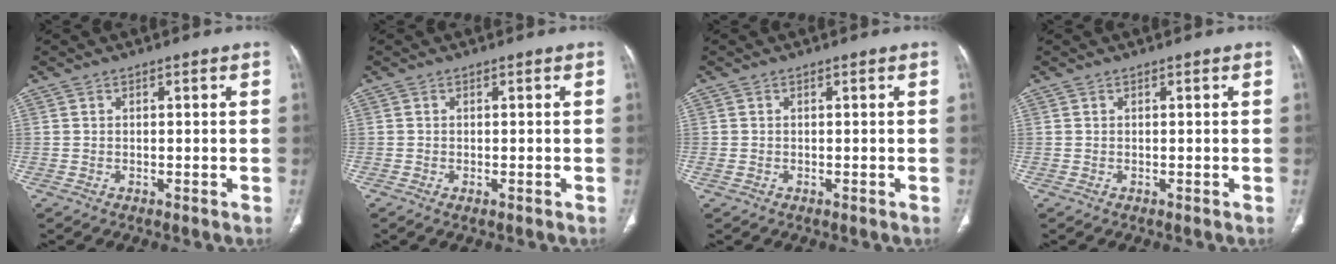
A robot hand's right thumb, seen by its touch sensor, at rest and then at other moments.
{"total": 1.0, "force": [-0.4, 0.4, 0.8], "torque": [-0.014, -0.001, -0.004]}
{"total": 0.7, "force": [-0.2, 0.5, 0.4], "torque": [-0.014, 0.000, -0.002]}
{"total": 0.0}